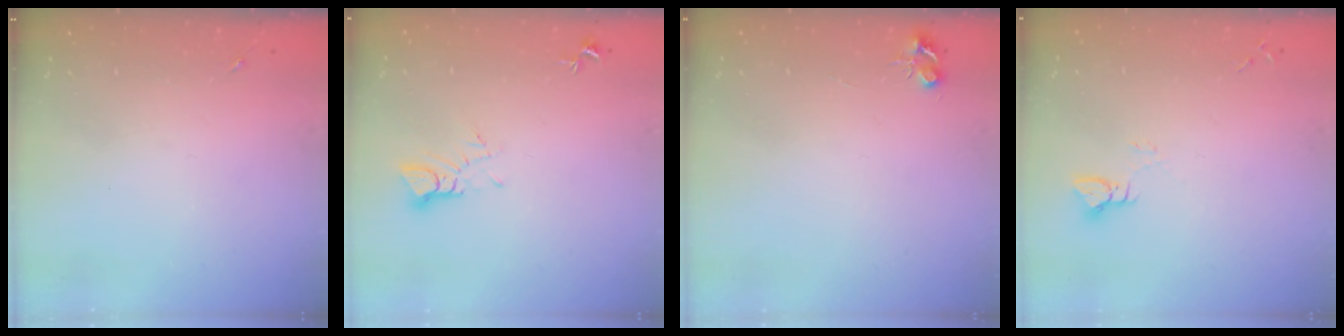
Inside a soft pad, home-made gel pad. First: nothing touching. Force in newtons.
{"total": 3.8, "press": 3.8, "slide": 0.4}
{"total": 5.3, "press": 5.3, "slide": 0.7}
{"total": 2.9, "press": 2.9, "slide": 0.2}